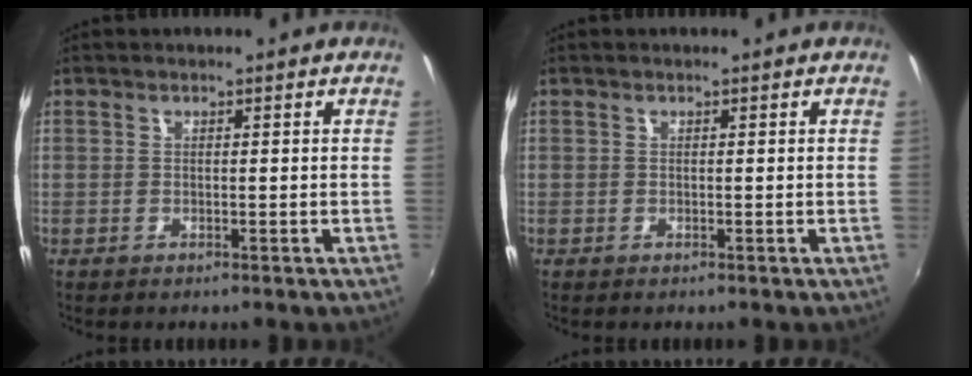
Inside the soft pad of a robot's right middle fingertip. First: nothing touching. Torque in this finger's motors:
{"motor_torque": [-0.08, 0.08, -0.02, 0.00]}